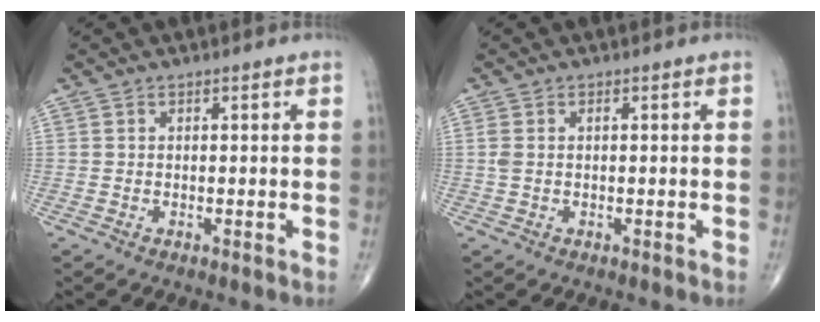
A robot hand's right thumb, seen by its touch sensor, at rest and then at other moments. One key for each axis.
{"total": 1.7, "fx": 0.2, "fy": 0.9, "fz": 1.4, "tx": -0.049, "ty": 0.012, "tz": 0.004}